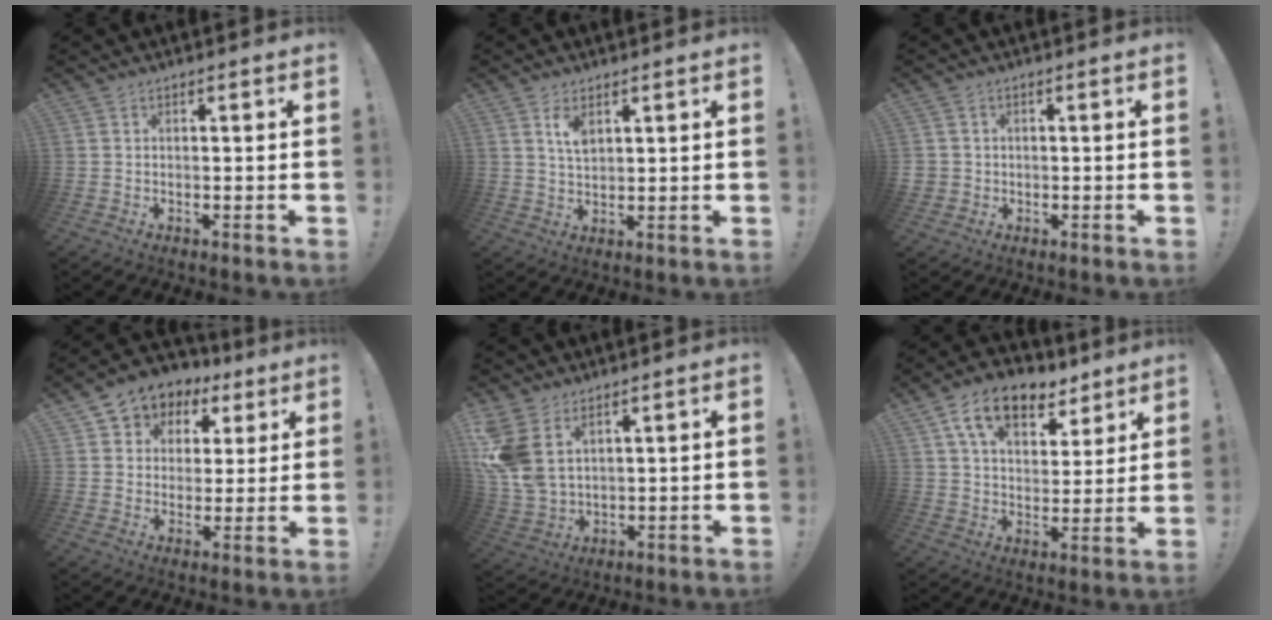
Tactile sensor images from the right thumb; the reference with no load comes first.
{"total": 5.0, "force": [2.8, 2.6, 3.2], "torque": [-0.040, -0.019, 0.046]}
{"total": 2.3, "force": [0.3, 2.2, 0.5], "torque": [-0.002, -0.001, 0.006]}
{"total": 6.5, "force": [2.5, 5.9, 1.4], "torque": [-0.025, -0.023, 0.055]}
{"total": 10.8, "force": [4.8, 6.9, 6.7], "torque": [-0.138, -0.028, 0.101]}
{"total": 14.8, "force": [8.9, 8.6, 8.0], "torque": [-0.135, -0.039, 0.163]}